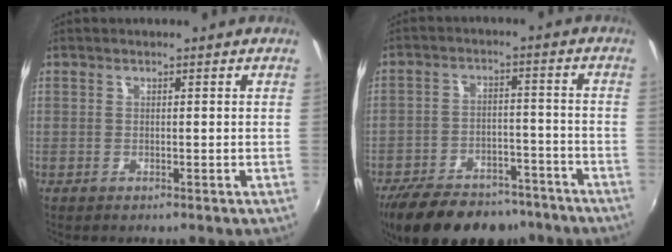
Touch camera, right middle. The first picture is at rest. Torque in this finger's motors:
{"motor_torque": [1.14, -1.00, 0.31, 0.09]}